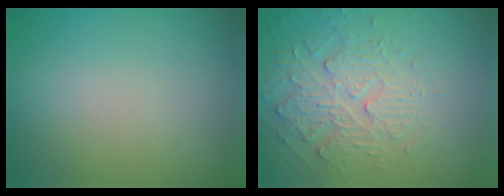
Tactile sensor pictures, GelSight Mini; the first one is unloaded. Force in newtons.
{"total": 4.3, "press": 3.5, "slide": 2.6}